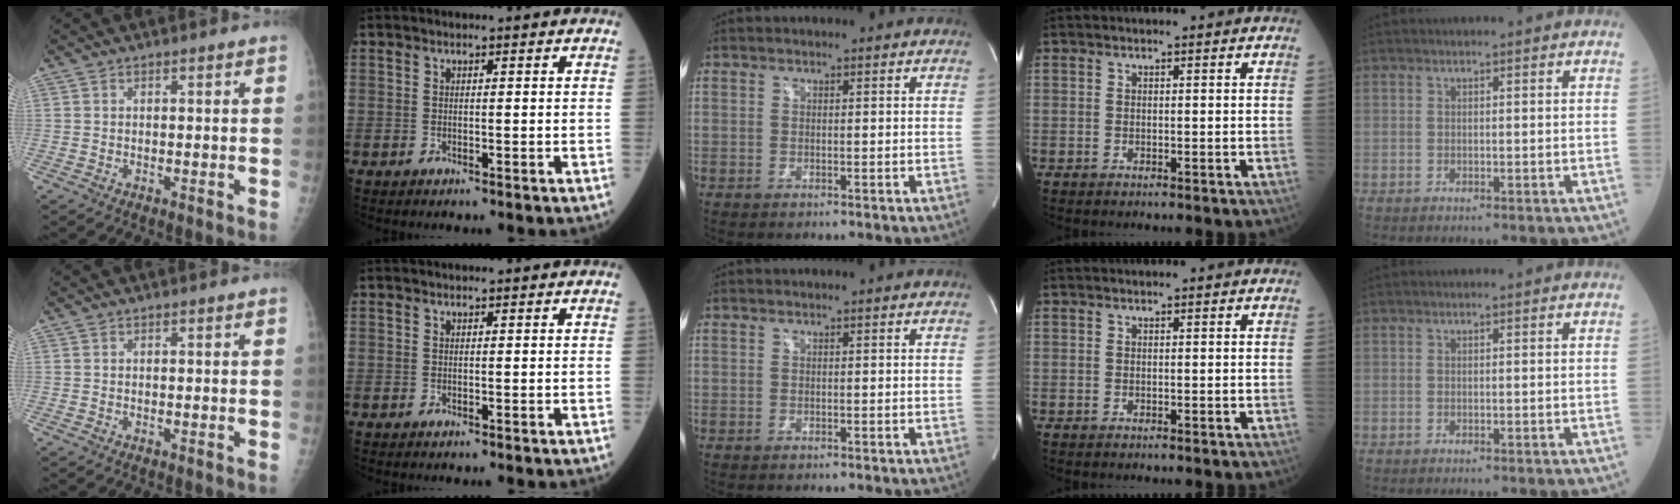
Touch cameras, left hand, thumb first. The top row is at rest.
{}